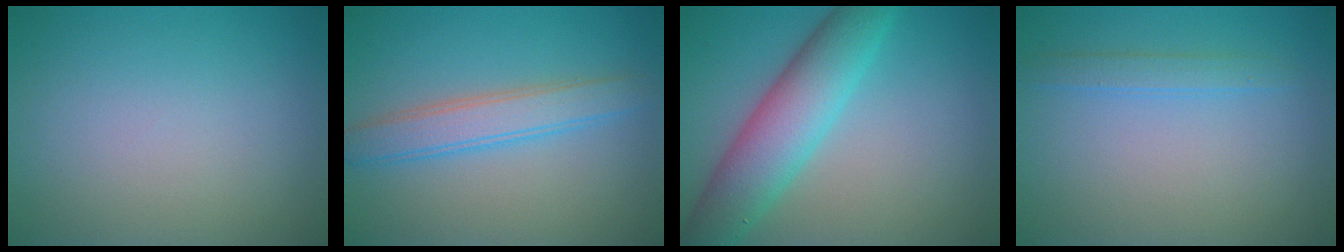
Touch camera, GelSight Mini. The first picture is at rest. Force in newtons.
{"total": 3.5, "press": 3.5, "slide": 0.0}
{"total": 6.9, "press": 6.9, "slide": 0.1}
{"total": 1.5, "press": 1.5, "slide": 0.2}